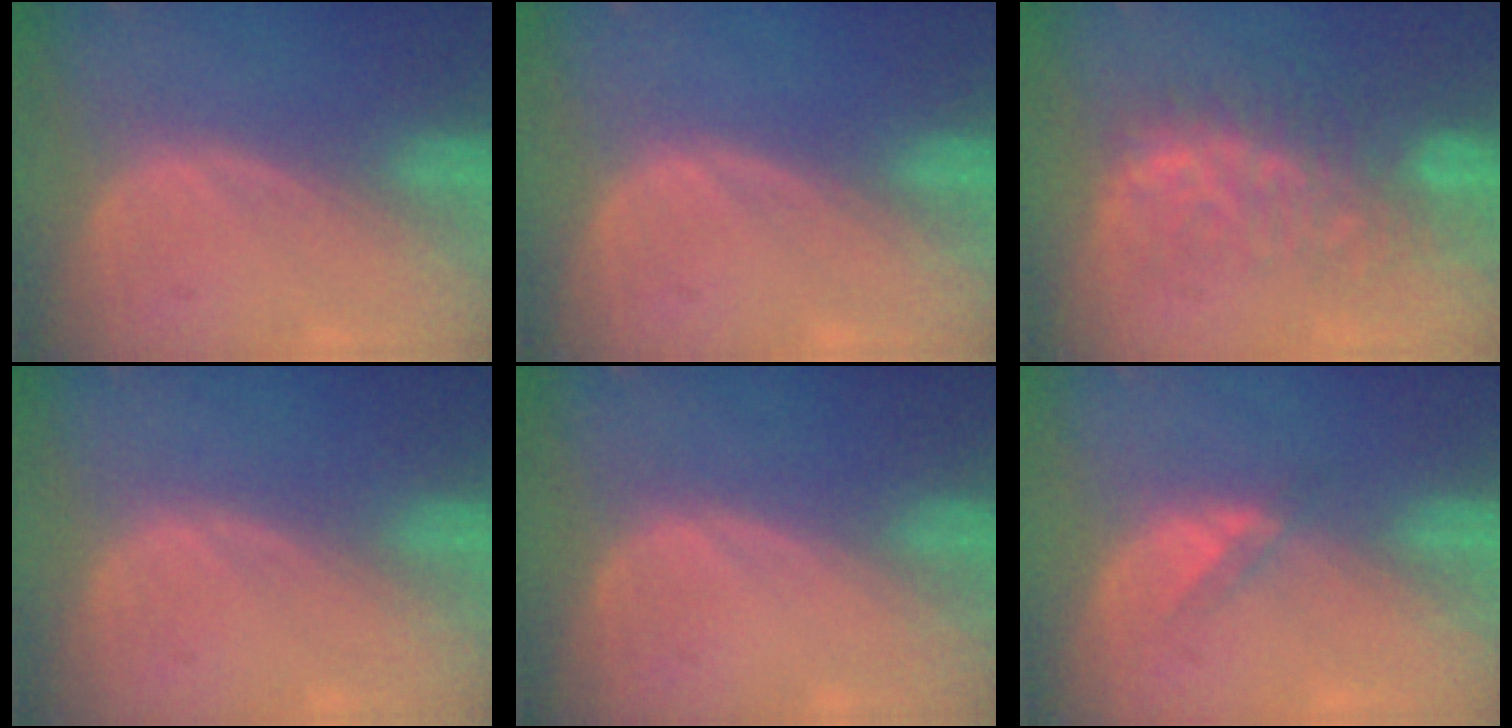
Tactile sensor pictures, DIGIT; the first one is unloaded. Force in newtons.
{"total": 0.0}
{"total": 9.9, "press": 8.6, "slide": 4.8}
{"total": 0.0}
{"total": 0.0}
{"total": 1.8, "press": 1.4, "slide": 1.0}